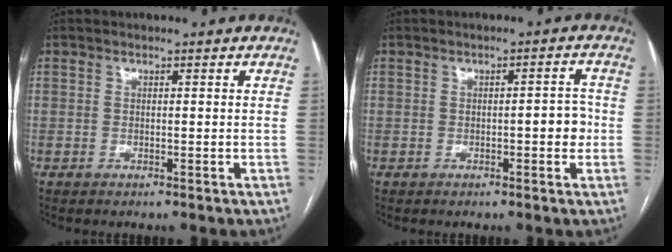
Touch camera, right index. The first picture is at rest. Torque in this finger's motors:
{"motor_torque": [0.59, 0.00, 0.20, 0.05]}